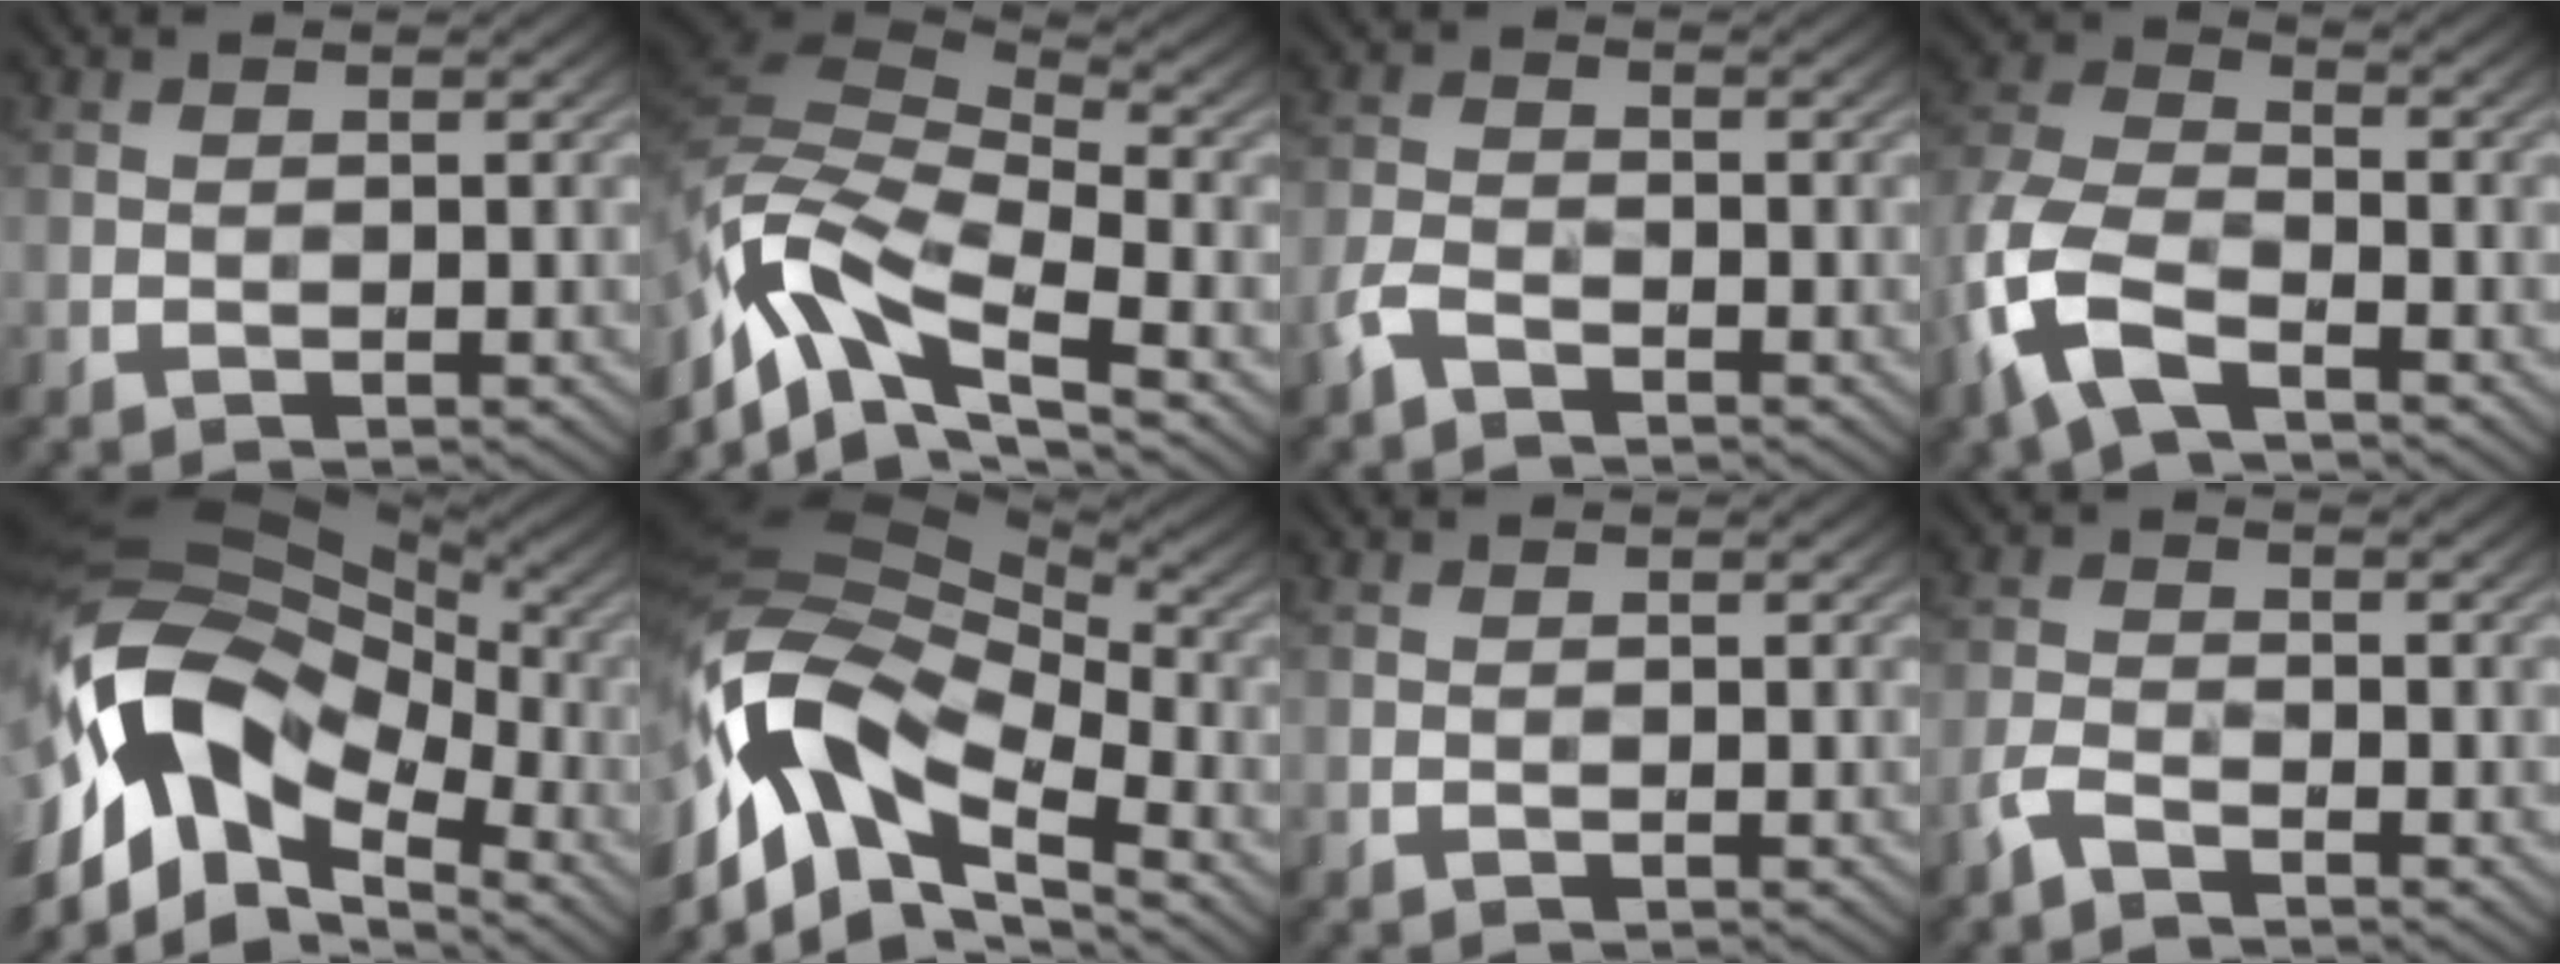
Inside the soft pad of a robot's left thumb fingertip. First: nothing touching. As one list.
[{"total": 13.0, "force": [-6.6, 5.4, 9.8], "torque": [-0.217, -0.004, -0.136]}, {"total": 3.4, "force": [-2.3, 1.6, 1.9], "torque": [-0.044, -0.001, -0.060]}, {"total": 11.2, "force": [-5.7, 5.8, 7.6], "torque": [-0.192, -0.013, -0.131]}, {"total": 17.4, "force": [-4.8, 10.6, 12.9], "torque": [-0.272, -0.007, -0.085]}, {"total": 16.4, "force": [-6.3, 8.8, 12.4], "torque": [-0.275, -0.018, -0.118]}, {"total": 0.0}, {"total": 2.8, "force": [-2.2, 0.9, 1.5], "torque": [-0.037, -0.001, -0.056]}]